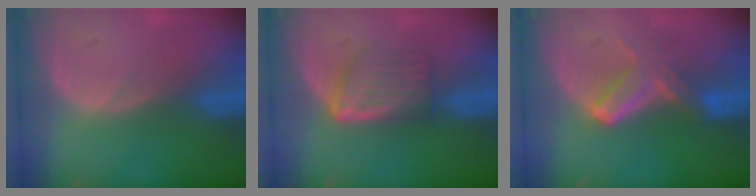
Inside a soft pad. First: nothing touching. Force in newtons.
{"total": 5.8, "press": 5.3, "slide": 2.4}
{"total": 5.7, "press": 5.7, "slide": 1.0}